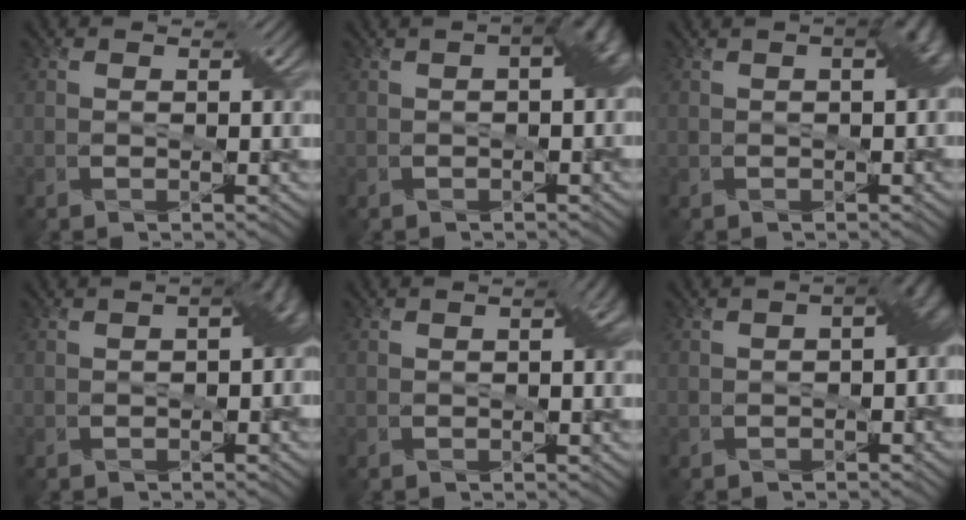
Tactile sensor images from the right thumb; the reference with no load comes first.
{"total": 4.2, "force": [0.4, 1.9, 3.8], "torque": [-0.042, 0.011, 0.006]}
{"total": 3.2, "force": [0.5, 1.1, 3.0], "torque": [-0.032, 0.015, 0.006]}
{"total": 4.4, "force": [-0.1, 2.4, 3.7], "torque": [-0.043, 0.003, 0.002]}
{"total": 1.9, "force": [0.2, 0.6, 1.8], "torque": [-0.025, 0.009, 0.002]}
{"total": 5.1, "force": [-0.4, 2.8, 4.3], "torque": [-0.052, 0.002, -0.005]}